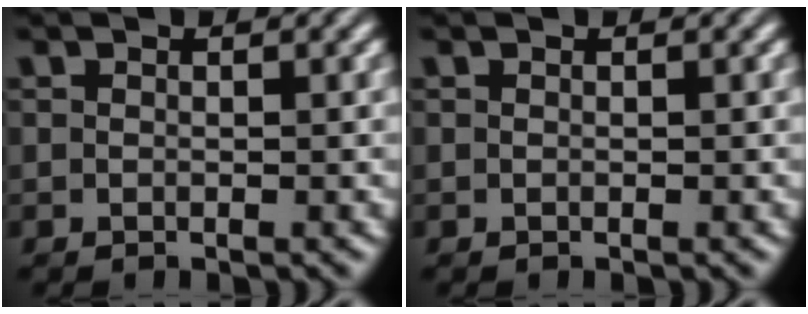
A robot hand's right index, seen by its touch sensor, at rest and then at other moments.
{"total": 0.0}